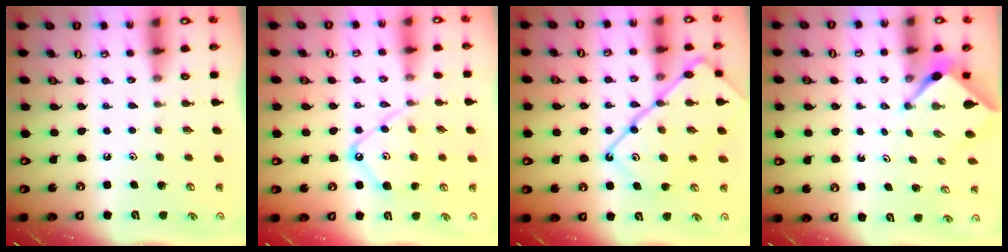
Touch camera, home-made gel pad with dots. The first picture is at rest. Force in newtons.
{"total": 10.9, "press": 10.8, "slide": 1.0}
{"total": 18.5, "press": 18.5, "slide": 1.7}
{"total": 2.2, "press": 2.2, "slide": 0.3}